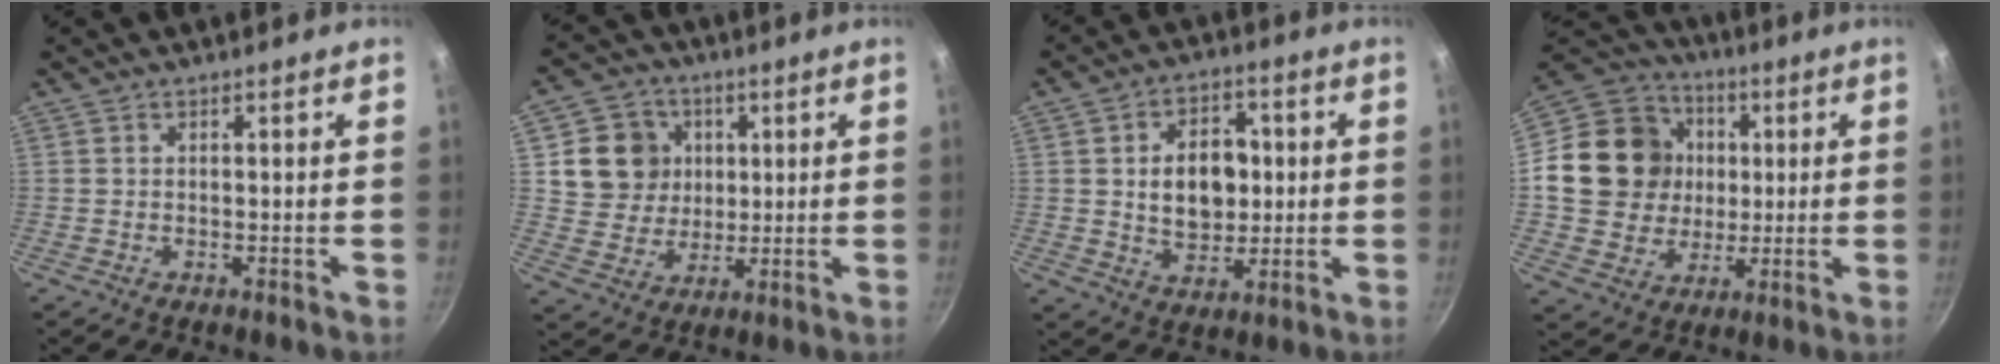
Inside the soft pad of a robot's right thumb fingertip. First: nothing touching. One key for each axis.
{"total": 10.9, "fx": 2.8, "fy": 9.9, "fz": 3.6, "tx": -0.031, "ty": -0.004, "tz": 0.050}
{"total": 11.9, "fx": 1.1, "fy": 8.5, "fz": 8.2, "tx": -0.089, "ty": 0.004, "tz": 0.020}
{"total": 19.1, "fx": 2.0, "fy": 16.9, "fz": 8.7, "tx": -0.143, "ty": 0.020, "tz": 0.034}